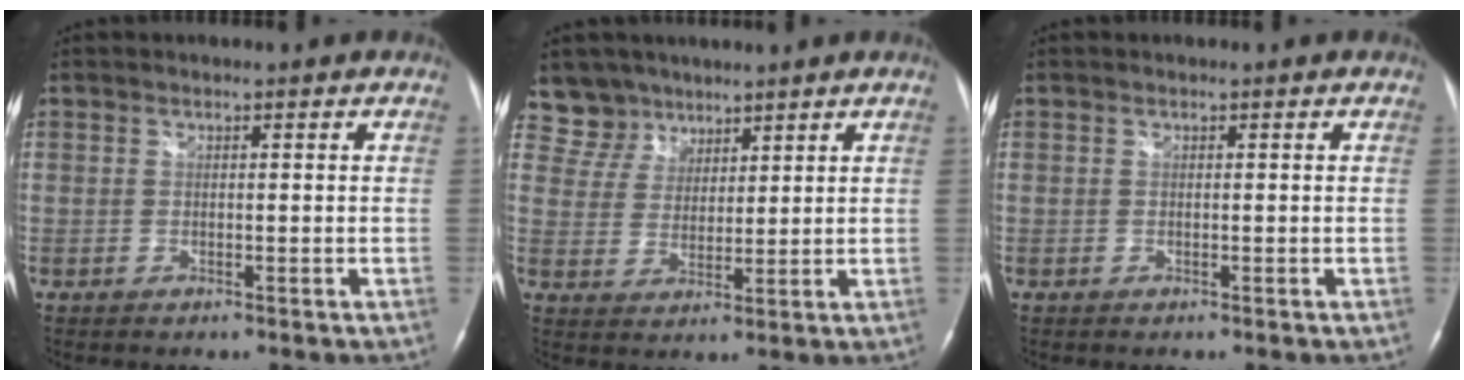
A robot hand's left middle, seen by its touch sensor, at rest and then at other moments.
{"total": 6.1, "force": [4.8, 3.7, -0.7], "torque": [0.020, 0.002, 0.092]}
{"total": 0.0}